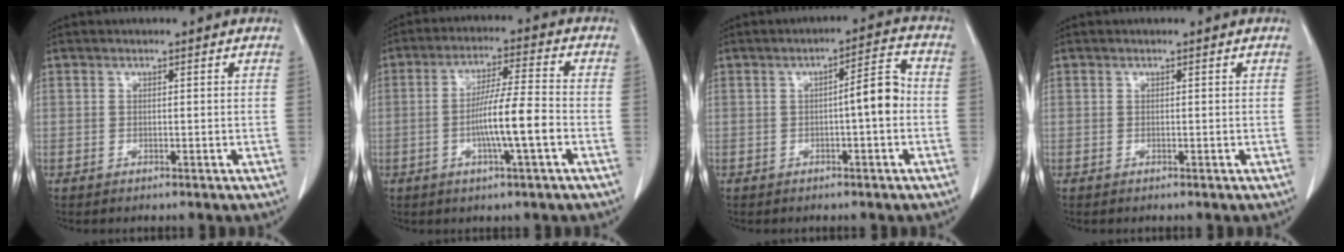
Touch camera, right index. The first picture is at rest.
{"total": 8.9, "force": [-2.3, -0.1, 8.6], "torque": [-0.154, 0.000, -0.045]}
{"total": 5.3, "force": [-0.7, 0.7, 5.2], "torque": [-0.071, 0.017, -0.012]}
{"total": 0.0}